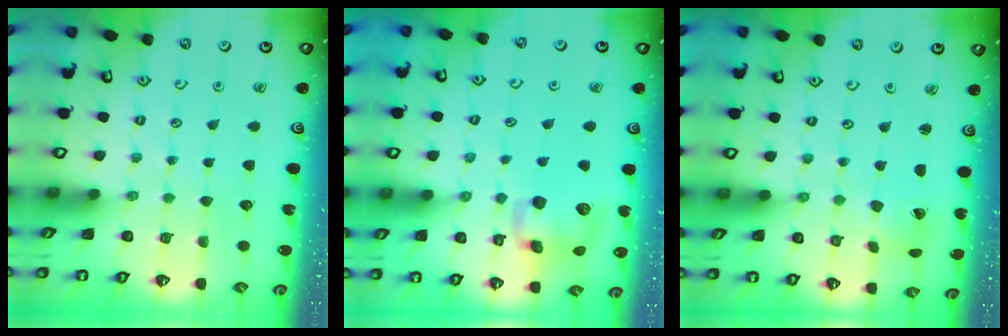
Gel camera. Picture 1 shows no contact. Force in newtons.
{"total": 11.5, "press": 11.4, "slide": 2.1}
{"total": 1.4, "press": 1.4, "slide": 0.2}